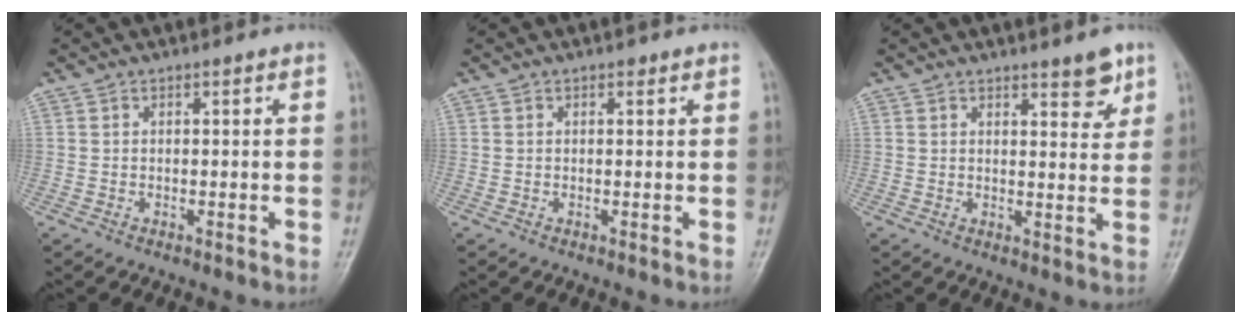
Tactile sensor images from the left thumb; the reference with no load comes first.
{"total": 0.5, "force": [0.4, 0.3, 0.1], "torque": [0.005, -0.002, 0.003]}
{"total": 4.3, "force": [3.1, 1.3, 2.7], "torque": [-0.018, -0.023, 0.040]}